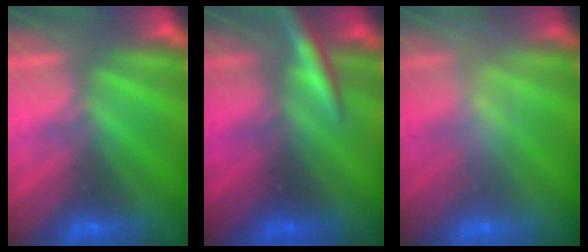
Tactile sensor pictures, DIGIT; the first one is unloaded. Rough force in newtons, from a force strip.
{"total": 3.0}
{"total": 2.3}